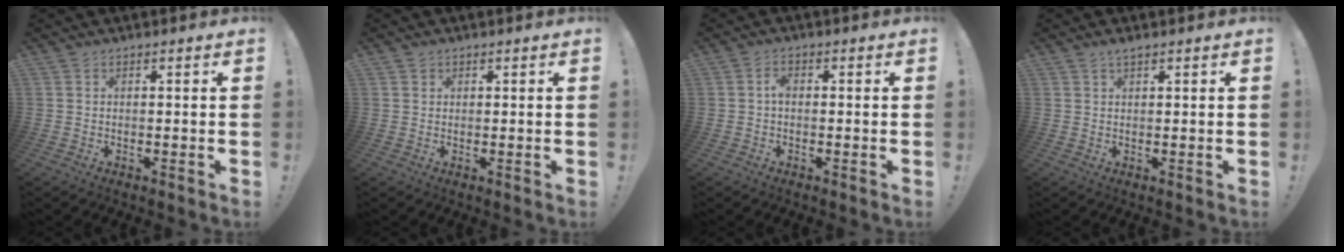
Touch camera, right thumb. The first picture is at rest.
{"total": 1.1, "force": [0.7, 0.9, 0.1], "torque": [0.000, 0.000, 0.013]}
{"total": 2.1, "force": [-0.3, 1.3, 1.6], "torque": [-0.031, 0.009, -0.008]}
{"total": 1.4, "force": [1.0, 0.2, 0.9], "torque": [-0.016, -0.001, 0.018]}